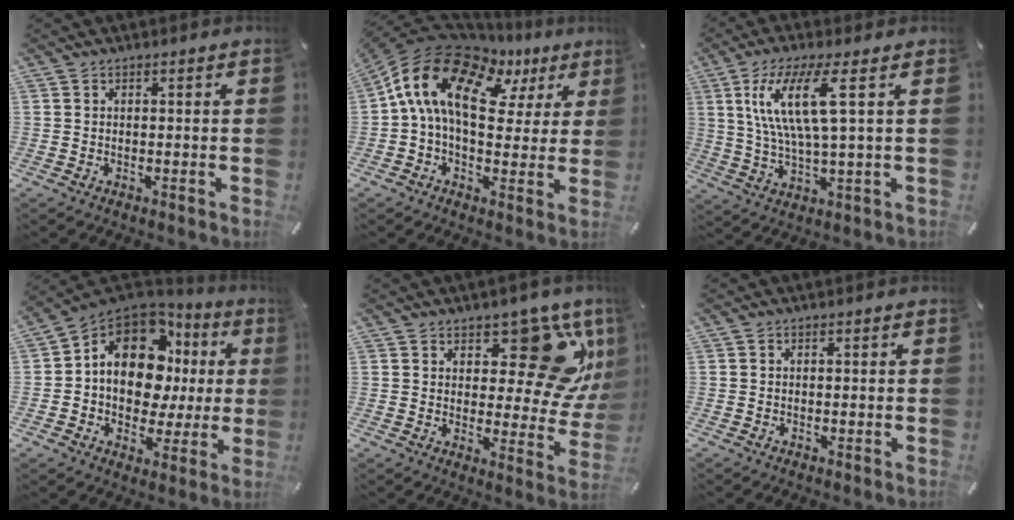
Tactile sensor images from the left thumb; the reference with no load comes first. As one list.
[{"total": 16.3, "force": [4.4, 10.7, 11.4], "torque": [-0.240, -0.023, 0.070]}, {"total": 13.7, "force": [4.5, 2.8, 12.6], "torque": [-0.268, -0.002, 0.070]}, {"total": 14.9, "force": [3.1, 10.9, 9.7], "torque": [-0.166, -0.023, 0.055]}, {"total": 17.5, "force": [9.6, 8.7, 11.7], "torque": [-0.136, -0.078, 0.159]}, {"total": 0.0}]